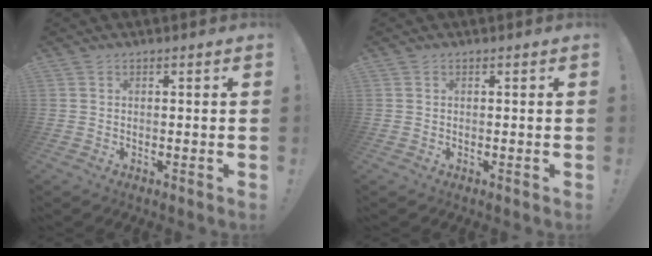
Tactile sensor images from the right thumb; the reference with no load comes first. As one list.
[{"total": 0.0}]